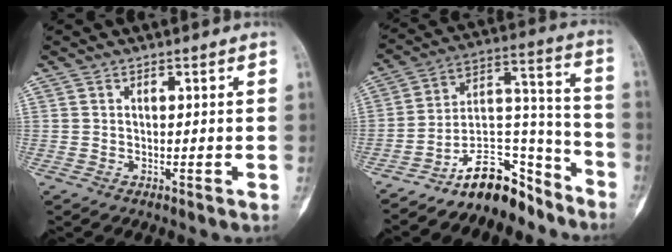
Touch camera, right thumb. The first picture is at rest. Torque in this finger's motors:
{"motor_torque": [2.18, 0.52, 0.92, -1.40, 0.07]}